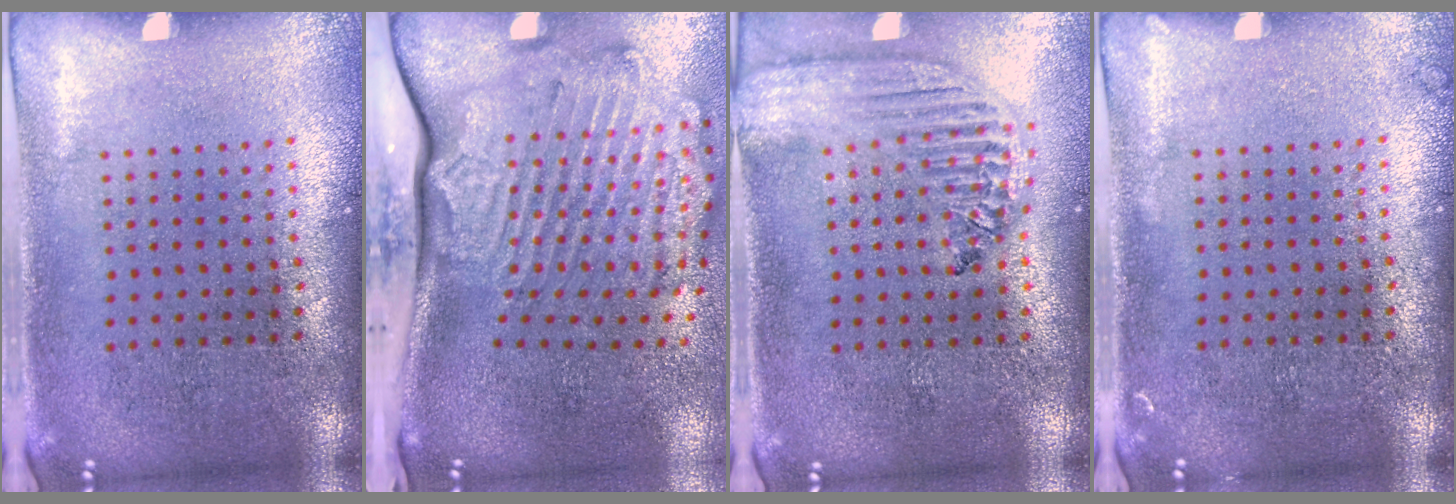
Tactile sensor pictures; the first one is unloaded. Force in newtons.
{"total": 3.6, "press": 2.5, "slide": 2.6}
{"total": 2.2, "press": 1.9, "slide": 1.1}
{"total": 0.5, "press": 0.5, "slide": 0.1}